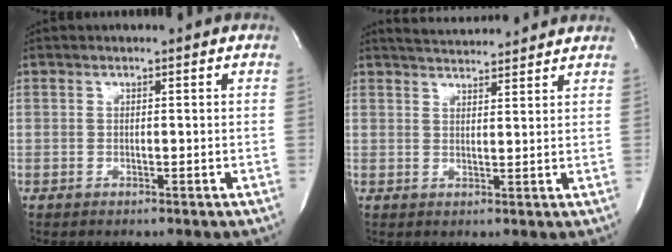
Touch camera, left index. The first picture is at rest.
{"total": 7.1, "force": [6.8, 0.5, 2.0], "torque": [-0.041, 0.020, 0.100]}